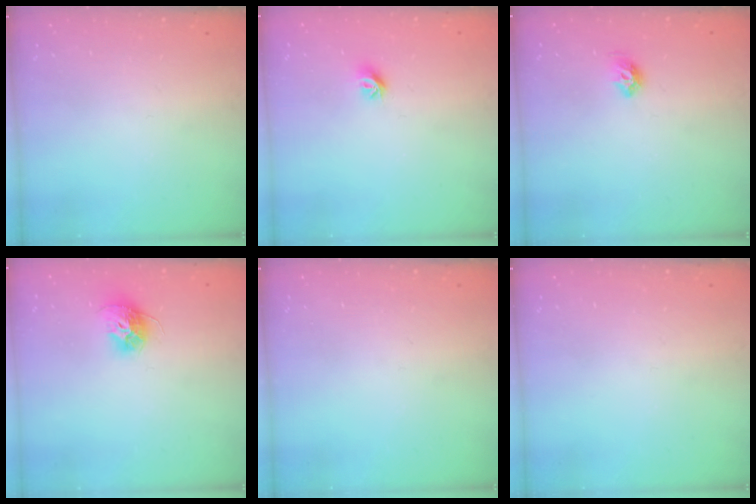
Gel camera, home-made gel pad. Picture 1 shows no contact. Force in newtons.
{"total": 6.5, "press": 6.5, "slide": 0.7}
{"total": 6.6, "press": 6.6, "slide": 0.9}
{"total": 10.4, "press": 10.4, "slide": 0.5}
{"total": 0.0}
{"total": 0.0}